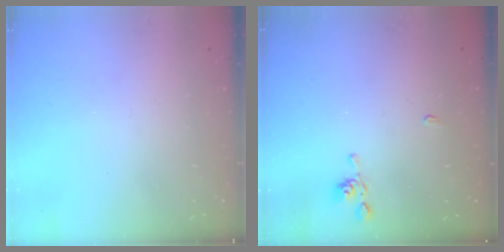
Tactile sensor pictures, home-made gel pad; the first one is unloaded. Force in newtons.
{"total": 3.1, "press": 3.1, "slide": 0.4}